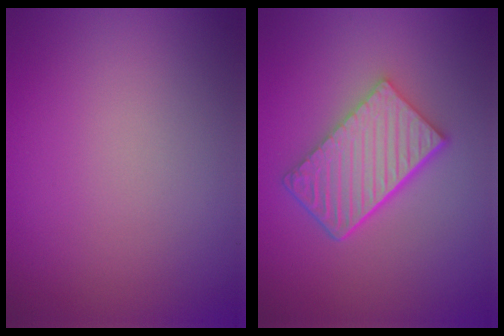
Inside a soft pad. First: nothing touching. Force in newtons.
{"total": 6.1, "press": 4.5, "slide": 4.1}